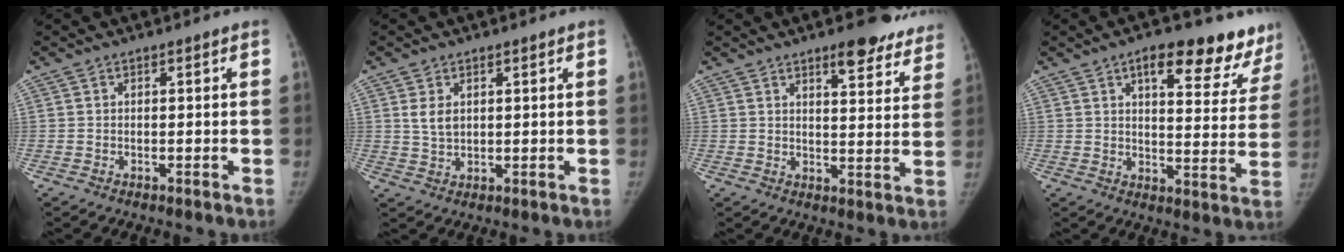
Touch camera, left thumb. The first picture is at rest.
{"total": 3.5, "force": [1.4, 2.2, 2.3], "torque": [-0.036, -0.011, 0.032]}
{"total": 11.4, "force": [8.7, 3.5, 6.4], "torque": [-0.041, -0.050, 0.103]}
{"total": 17.5, "force": [11.9, 6.5, 11.1], "torque": [-0.092, -0.049, 0.145]}